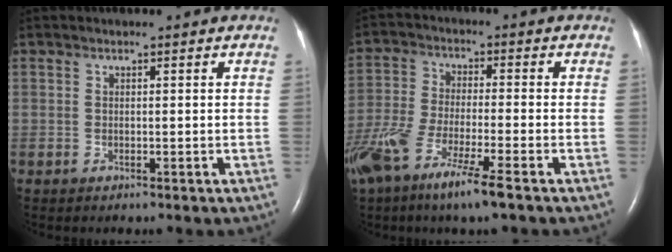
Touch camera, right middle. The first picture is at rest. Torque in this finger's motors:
{"motor_torque": [1.26, -0.88, 0.61, 0.21]}